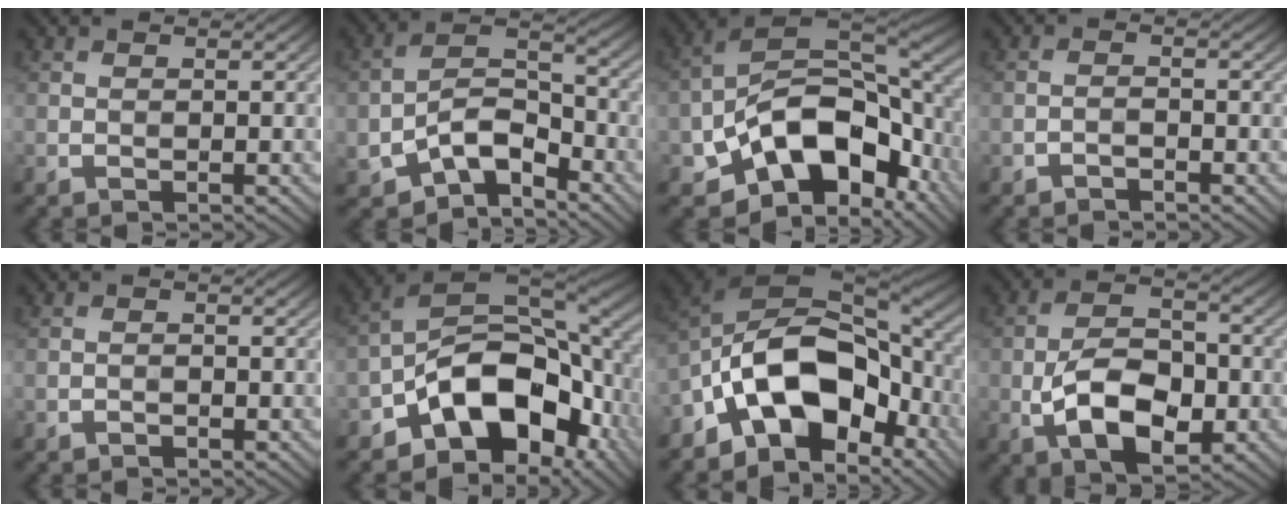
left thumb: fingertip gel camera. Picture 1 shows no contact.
{"total": 9.3, "force": [-5.3, 4.9, 5.8], "torque": [-0.107, -0.001, -0.112]}
{"total": 16.5, "force": [-5.4, 9.8, 12.1], "torque": [-0.212, -0.019, -0.097]}
{"total": 1.3, "force": [-1.1, 0.4, 0.5], "torque": [-0.007, 0.003, -0.025]}
{"total": 0.6, "force": [-0.5, 0.2, 0.2], "torque": [-0.002, 0.001, -0.011]}
{"total": 15.3, "force": [-6.1, 8.9, 10.8], "torque": [-0.166, -0.015, -0.117]}
{"total": 15.5, "force": [-6.2, 9.4, 10.7], "torque": [-0.187, -0.011, -0.122]}
{"total": 9.5, "force": [-3.1, 5.2, 7.4], "torque": [-0.147, 0.001, -0.062]}